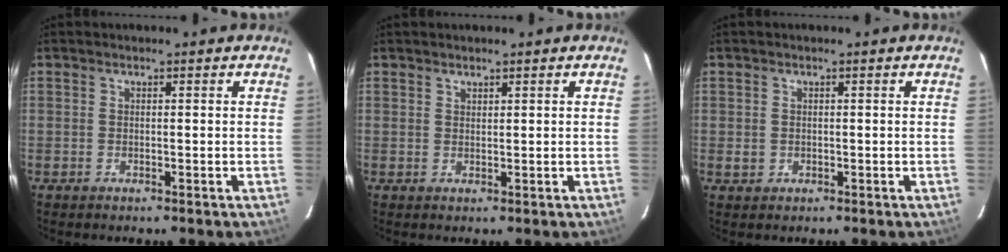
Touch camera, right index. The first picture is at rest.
{"total": 0.8, "force": [0.8, 0.3, 0.1], "torque": [-0.002, 0.001, 0.016]}
{"total": 1.9, "force": [-0.1, 1.9, 0.3], "torque": [-0.004, 0.002, 0.001]}